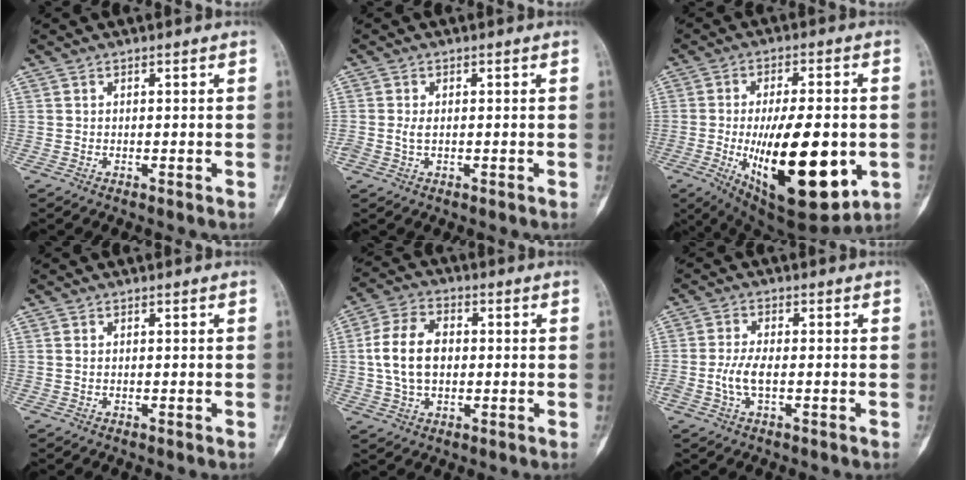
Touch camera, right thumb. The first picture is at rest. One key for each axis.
{"total": 1.7, "fx": 0.0, "fy": 1.0, "fz": 1.3, "tx": -0.030, "ty": -0.001, "tz": 0.001}
{"total": 23.1, "fx": -4.6, "fy": 9.1, "fz": 20.7, "tx": -0.319, "ty": -0.018, "tz": -0.048}
{"total": 0.5, "fx": 0.0, "fy": 0.3, "fz": 0.4, "tx": -0.011, "ty": 0.002, "tz": 0.002}
{"total": 10.7, "fx": 0.3, "fy": 7.1, "fz": 8.0, "tx": -0.146, "ty": 0.016, "tz": 0.004}
{"total": 4.6, "fx": -0.9, "fy": 1.9, "fz": 4.1, "tx": -0.094, "ty": 0.006, "tz": -0.019}